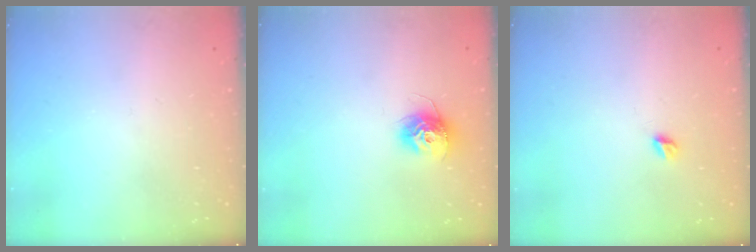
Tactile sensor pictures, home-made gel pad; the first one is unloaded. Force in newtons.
{"total": 11.0, "press": 11.0, "slide": 0.8}
{"total": 4.3, "press": 4.2, "slide": 0.5}